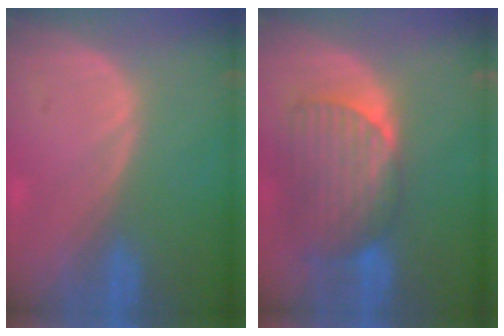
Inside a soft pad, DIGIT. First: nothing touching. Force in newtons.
{"total": 9.2, "press": 8.3, "slide": 3.9}